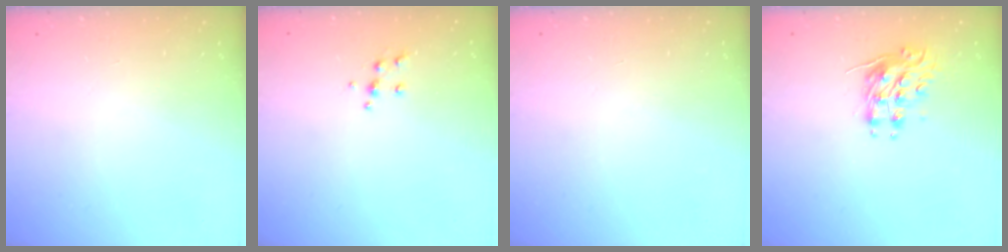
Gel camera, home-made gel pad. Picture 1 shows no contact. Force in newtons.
{"total": 5.2, "press": 5.2, "slide": 0.5}
{"total": 0.5, "press": 0.5, "slide": 0.2}
{"total": 8.7, "press": 8.7, "slide": 0.3}